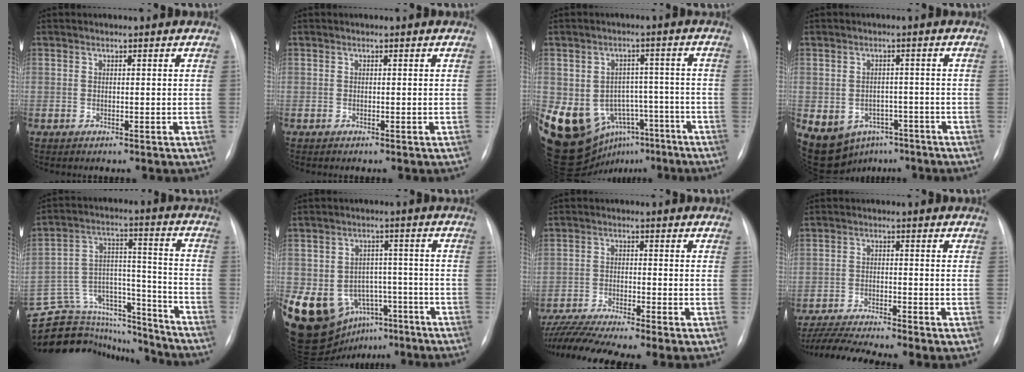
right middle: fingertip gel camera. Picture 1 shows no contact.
{"total": 0.0}
{"total": 21.2, "force": [-9.2, 16.5, 9.5], "torque": [-0.212, 0.038, -0.112]}
{"total": 16.3, "force": [-8.4, 12.7, 6.0], "torque": [-0.164, 0.008, -0.096]}
{"total": 23.5, "force": [-21.4, 8.3, 4.9], "torque": [-0.144, 0.051, -0.321]}
{"total": 17.9, "force": [-8.8, 13.4, 8.1], "torque": [-0.168, 0.028, -0.119]}
{"total": 10.4, "force": [-8.6, -0.2, 5.8], "torque": [-0.110, -0.017, -0.144]}
{"total": 7.9, "force": [-6.9, -0.6, 3.9], "torque": [-0.074, -0.016, -0.116]}